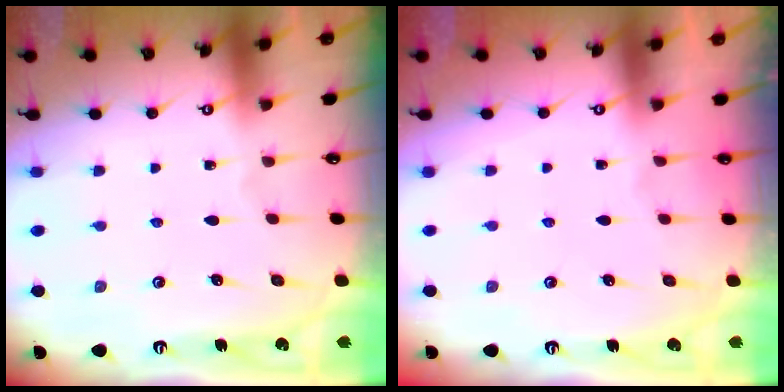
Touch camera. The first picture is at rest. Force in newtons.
{"total": 1.3, "press": 1.1, "slide": 0.8}